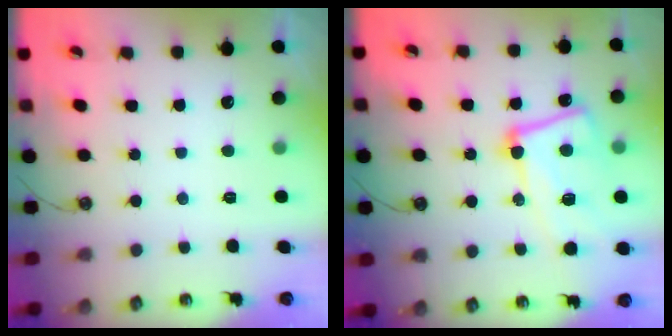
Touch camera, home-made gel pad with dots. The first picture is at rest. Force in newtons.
{"total": 16.7, "press": 16.6, "slide": 2.3}